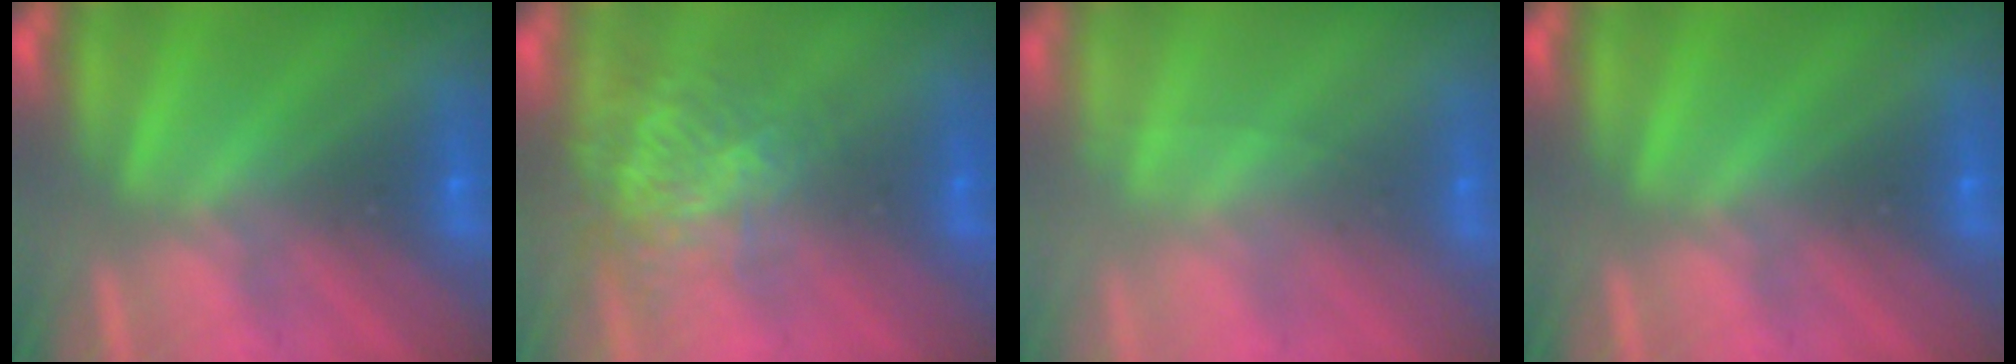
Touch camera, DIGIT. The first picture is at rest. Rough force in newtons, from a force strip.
{"total": 3.3}
{"total": 2.6}
{"total": 0.0}